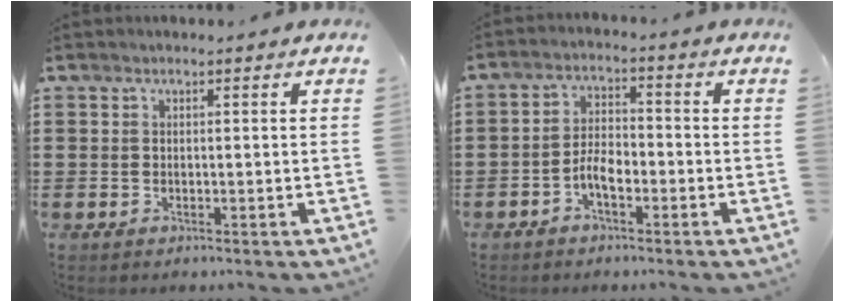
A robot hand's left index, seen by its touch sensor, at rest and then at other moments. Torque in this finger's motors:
{"motor_torque": [0.23, 0.07, 0.32, 0.07]}